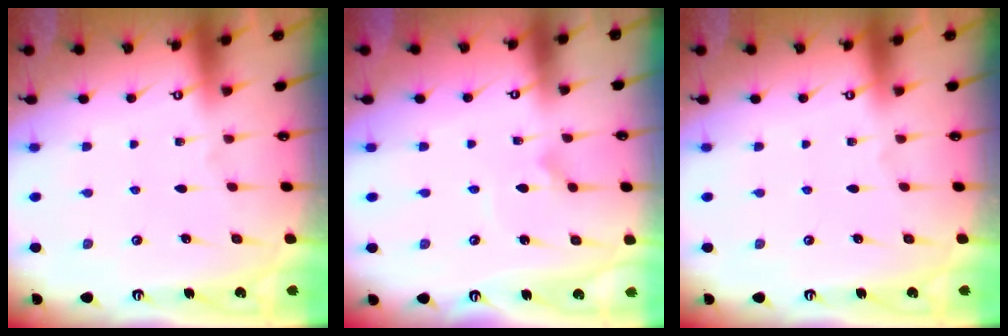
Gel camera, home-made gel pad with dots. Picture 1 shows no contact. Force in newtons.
{"total": 2.3, "press": 2.3, "slide": 0.1}
{"total": 0.0}